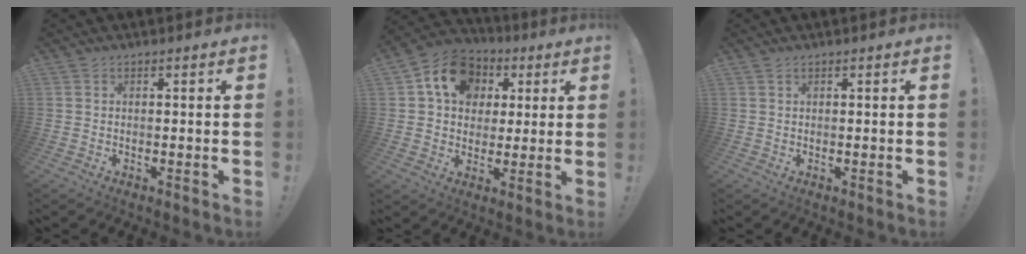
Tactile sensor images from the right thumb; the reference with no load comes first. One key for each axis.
{"total": 15.0, "fx": 5.0, "fy": 11.8, "fz": 7.7, "tx": -0.110, "ty": -0.010, "tz": 0.096}
{"total": 0.5, "fx": 0.5, "fy": 0.2, "fz": 0.1, "tx": -0.005, "ty": 0.002, "tz": 0.010}